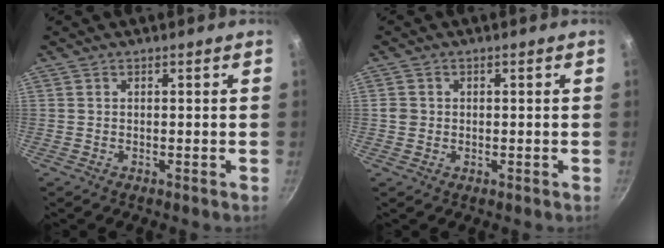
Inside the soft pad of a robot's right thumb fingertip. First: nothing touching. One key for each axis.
{"total": 1.9, "fx": -0.1, "fy": 1.8, "fz": 0.6, "tx": -0.006, "ty": 0.007, "tz": -0.002}